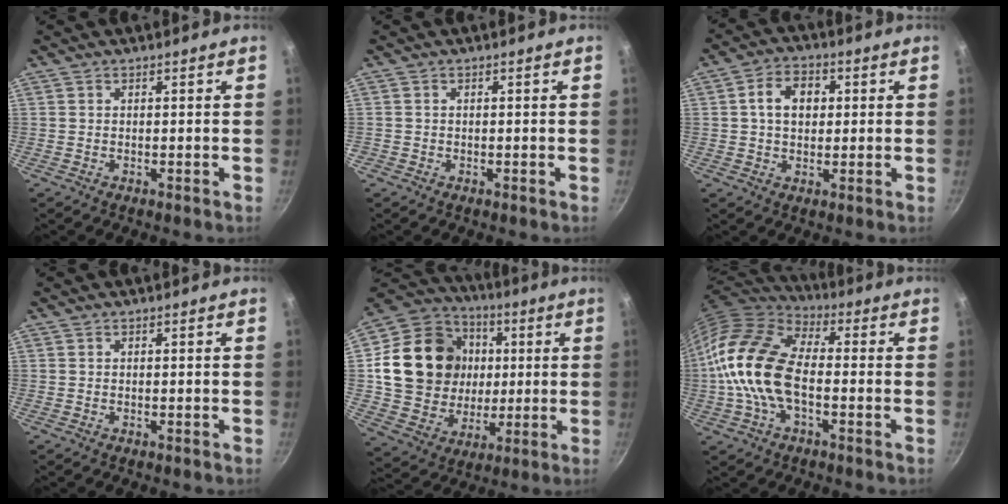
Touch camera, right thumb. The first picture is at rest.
{"total": 0.5, "force": [-0.3, 0.4, 0.0], "torque": [0.000, 0.003, -0.006]}
{"total": 7.2, "force": [1.2, 5.3, 4.7], "torque": [-0.057, 0.010, 0.012]}
{"total": 0.0}
{"total": 22.4, "force": [2.9, 18.9, 11.6], "torque": [-0.185, 0.017, 0.057]}
{"total": 17.6, "force": [-1.9, 9.8, 14.5], "torque": [-0.266, 0.031, -0.053]}